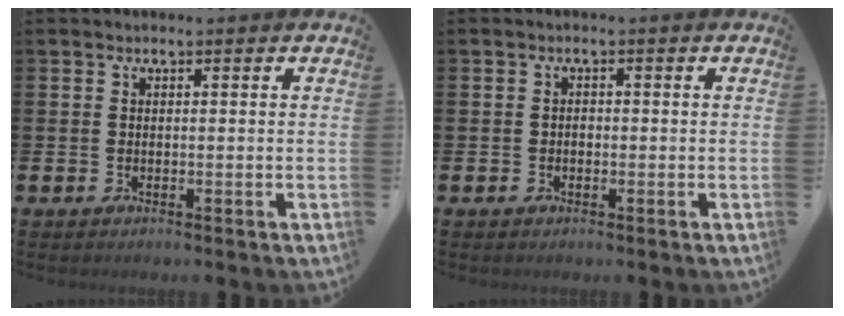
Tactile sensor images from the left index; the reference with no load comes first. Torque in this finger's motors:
{"motor_torque": [-0.11, -0.05, 0.02, 0.02]}